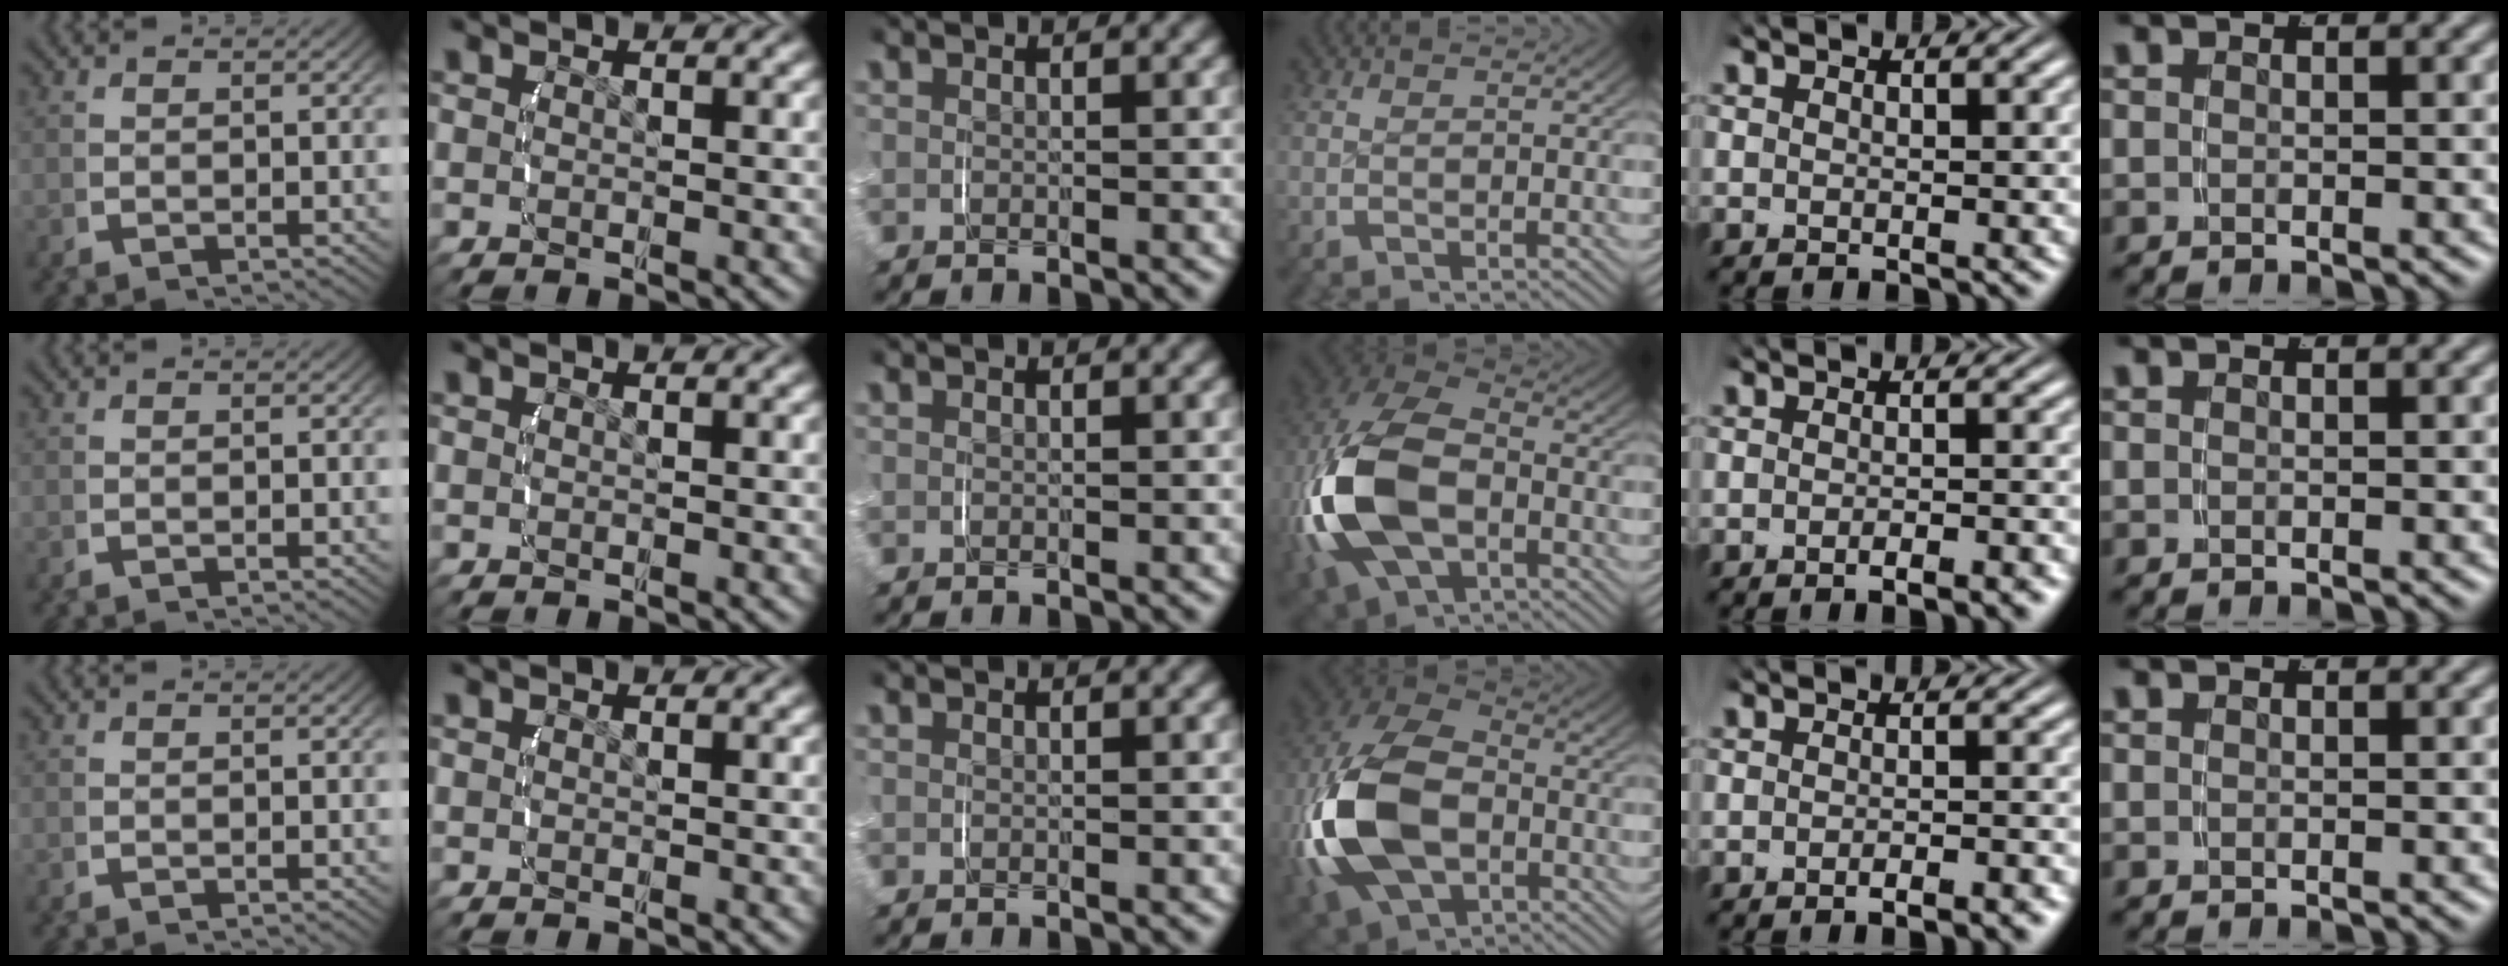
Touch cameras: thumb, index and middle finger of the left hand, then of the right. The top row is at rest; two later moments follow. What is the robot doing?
{"motion": "grasp_and_lifting", "object": "velcro strap"}